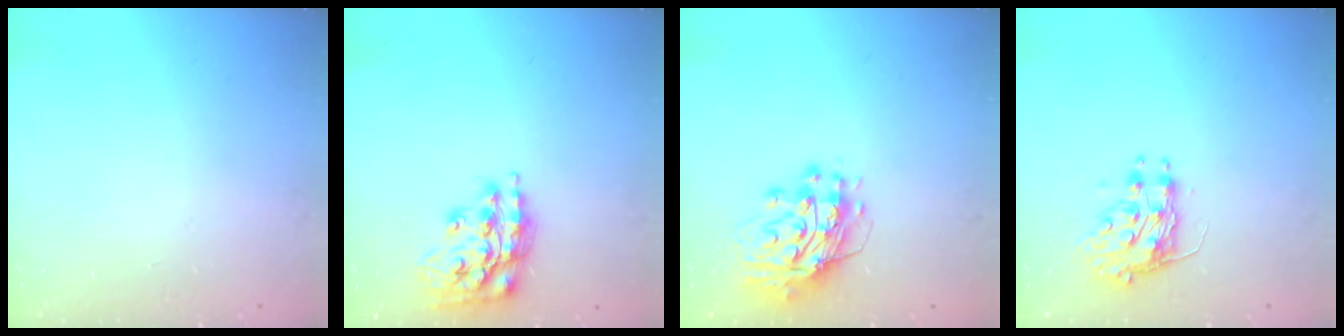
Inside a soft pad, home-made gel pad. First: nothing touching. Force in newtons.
{"total": 15.2, "press": 15.1, "slide": 0.8}
{"total": 13.2, "press": 13.1, "slide": 1.2}
{"total": 8.7, "press": 8.7, "slide": 0.5}